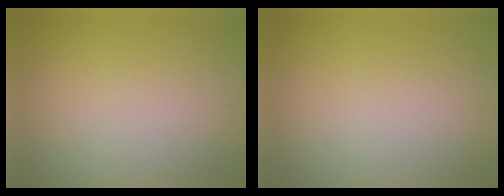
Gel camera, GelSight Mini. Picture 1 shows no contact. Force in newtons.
{"total": 0.0}